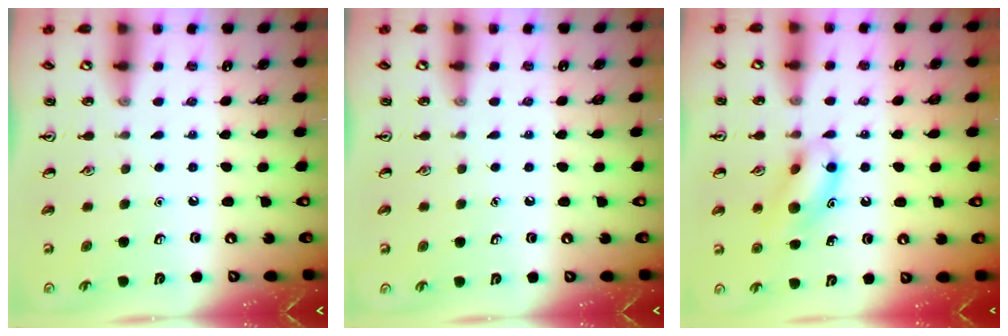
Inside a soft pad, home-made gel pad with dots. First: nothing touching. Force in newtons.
{"total": 0.0}
{"total": 11.8, "press": 11.7, "slide": 1.7}